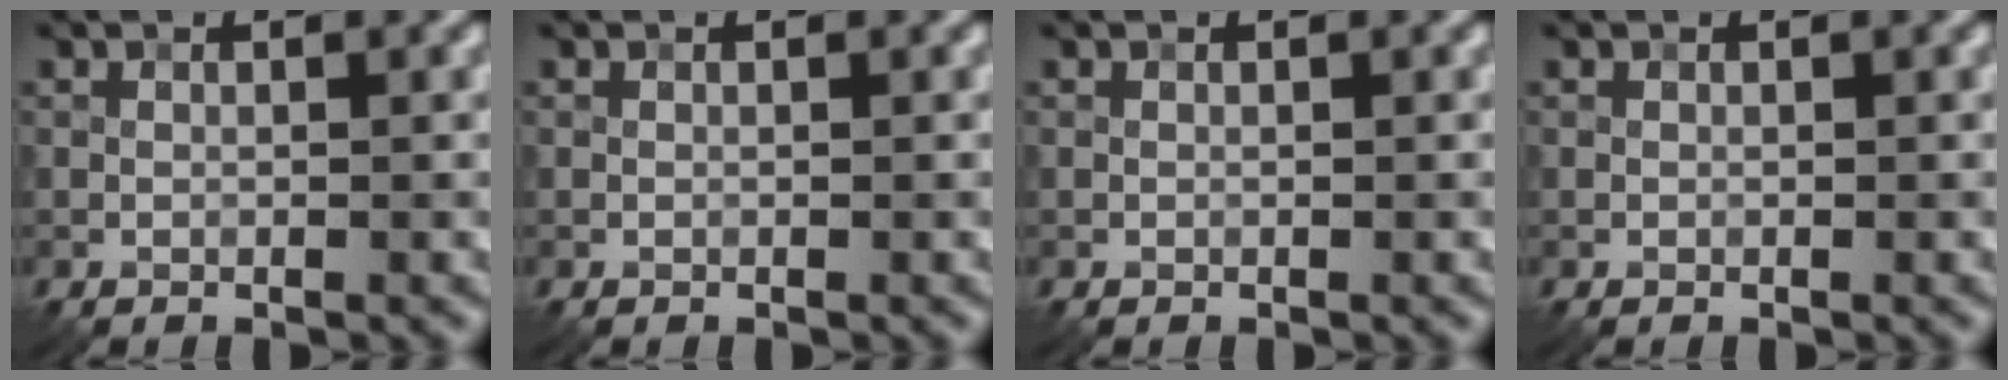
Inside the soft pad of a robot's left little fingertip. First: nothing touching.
{"total": 0.0}
{"total": 0.0}
{"total": 0.0}